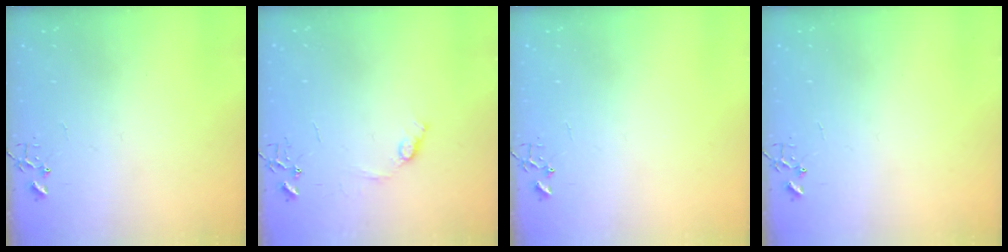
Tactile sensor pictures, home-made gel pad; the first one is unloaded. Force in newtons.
{"total": 7.2, "press": 7.1, "slide": 0.8}
{"total": 0.0}
{"total": 0.0}